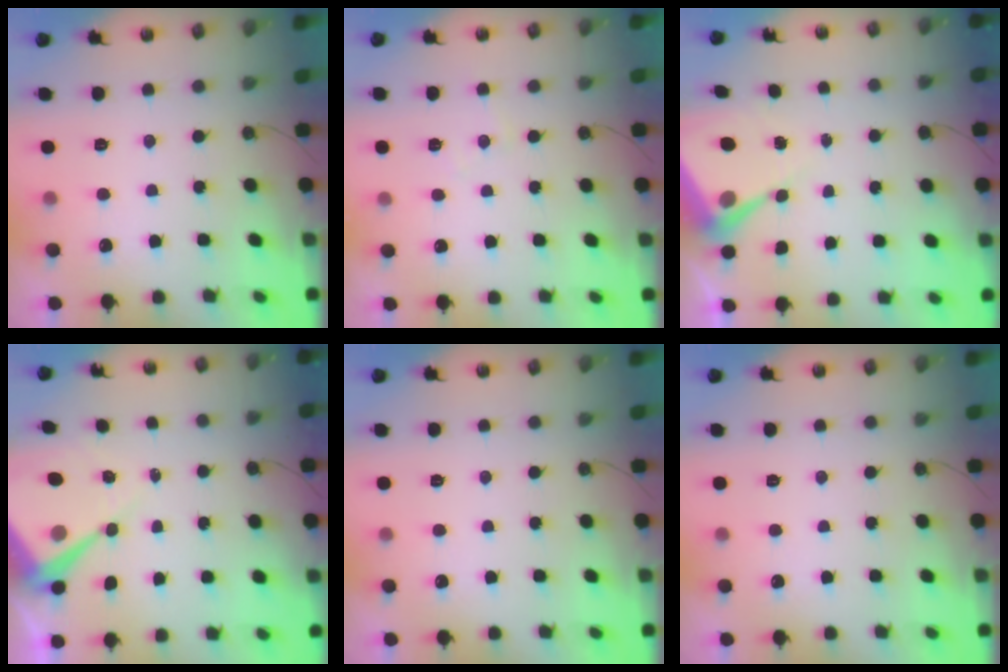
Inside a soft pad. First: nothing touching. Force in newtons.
{"total": 5.6, "press": 5.5, "slide": 0.8}
{"total": 6.6, "press": 6.6, "slide": 0.5}
{"total": 8.3, "press": 8.2, "slide": 0.6}
{"total": 0.0}
{"total": 0.0}